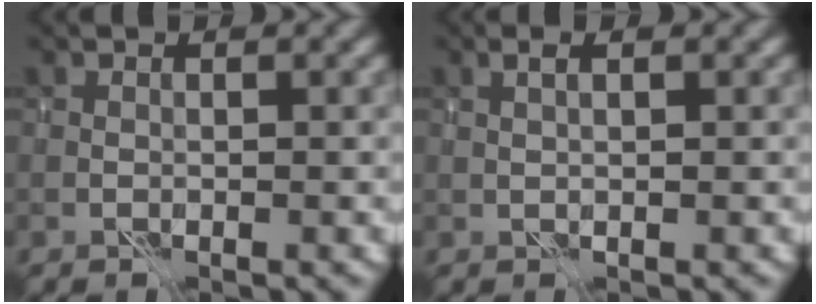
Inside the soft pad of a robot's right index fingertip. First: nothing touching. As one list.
[{"total": 1.0, "force": [0.6, 0.0, 0.8], "torque": [-0.019, 0.007, 0.009]}]